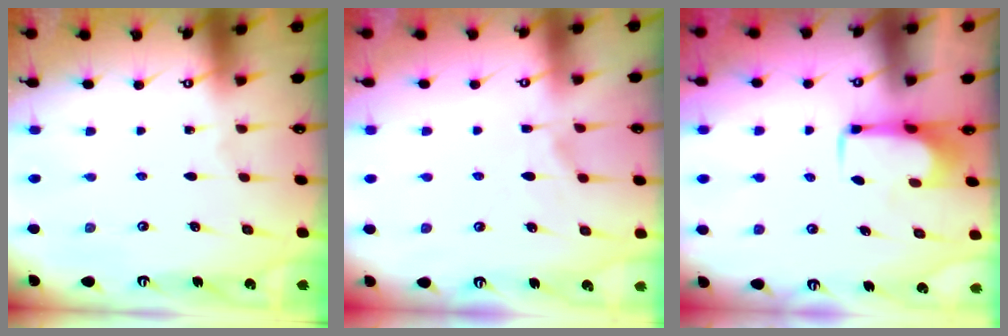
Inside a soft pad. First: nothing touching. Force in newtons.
{"total": 1.5, "press": 0.9, "slide": 1.2}
{"total": 2.1, "press": 2.1, "slide": 0.4}